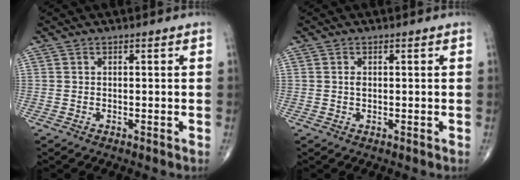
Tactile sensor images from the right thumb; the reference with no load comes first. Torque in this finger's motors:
{"motor_torque": [-0.28, 0.49, 0.13, -0.04, 0.02]}